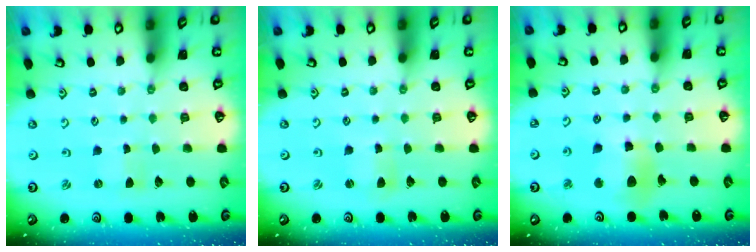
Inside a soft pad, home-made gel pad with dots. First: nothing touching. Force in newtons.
{"total": 1.5, "press": 1.4, "slide": 0.2}
{"total": 10.4, "press": 10.3, "slide": 1.2}